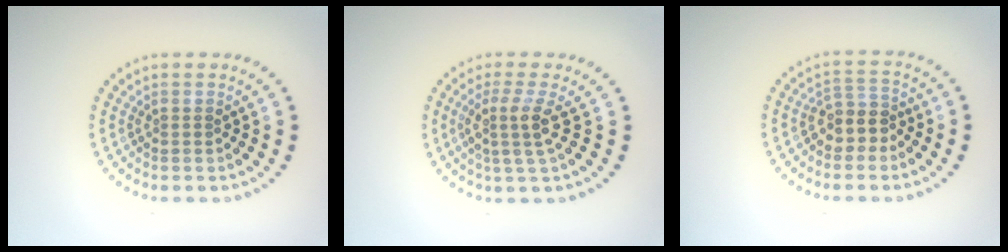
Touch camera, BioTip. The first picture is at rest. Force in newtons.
{"total": 2.8, "press": 2.1, "slide": 1.8}
{"total": 2.7, "press": 2.3, "slide": 1.4}